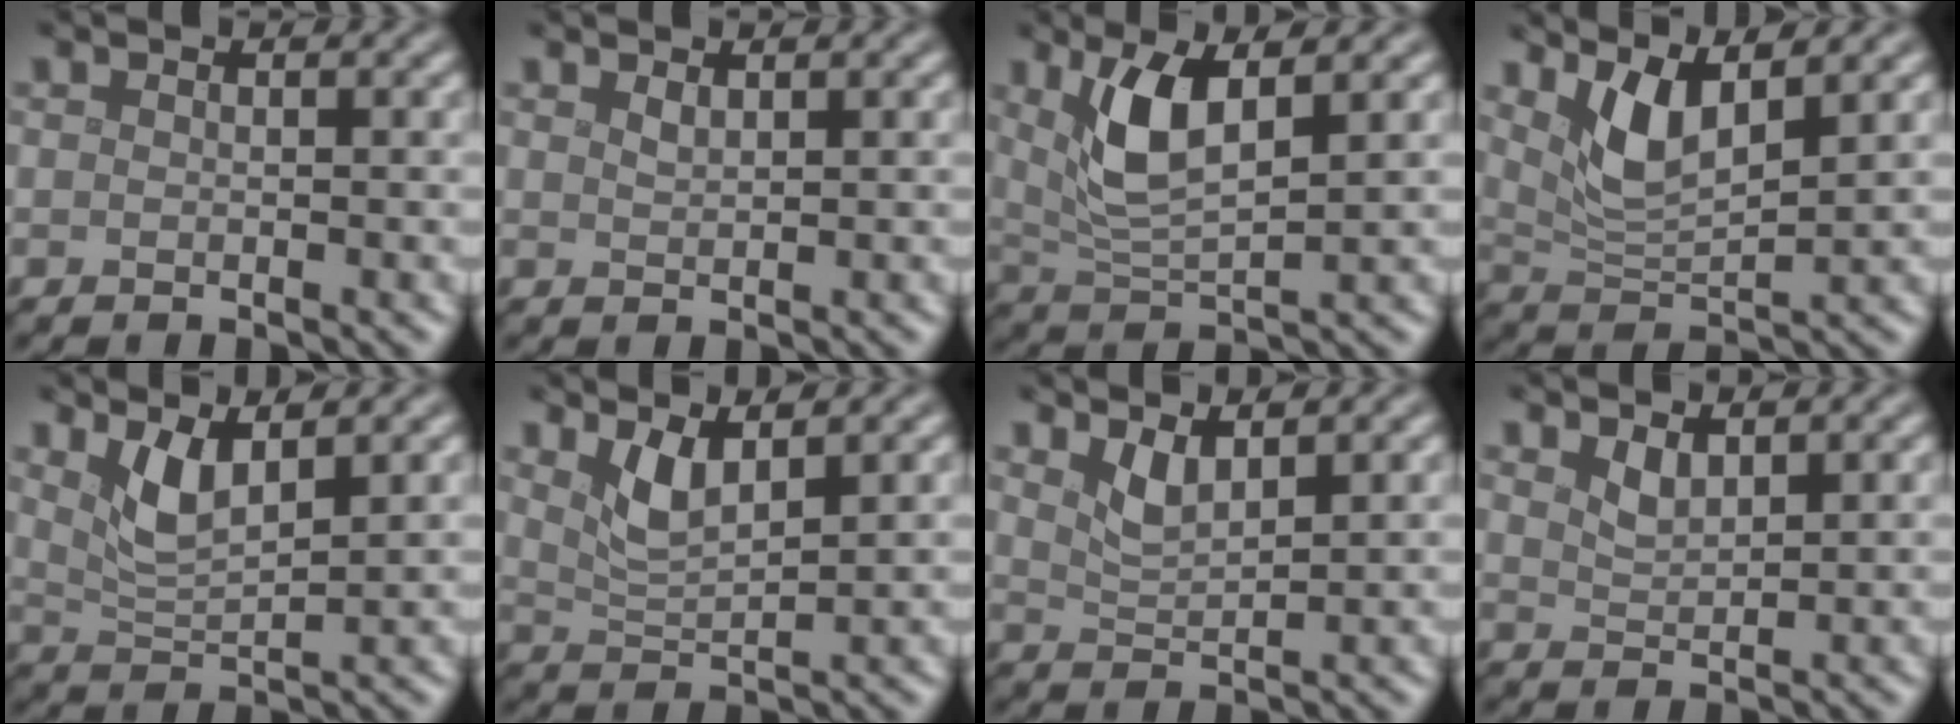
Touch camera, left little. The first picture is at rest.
{"total": 0.8, "force": [0.7, 0.2, 0.4], "torque": [-0.008, -0.001, 0.015]}
{"total": 4.8, "force": [1.9, 1.6, 4.1], "torque": [-0.091, -0.004, 0.040]}
{"total": 4.0, "force": [2.4, 1.1, 3.0], "torque": [-0.069, -0.010, 0.051]}
{"total": 3.1, "force": [1.9, 0.8, 2.4], "torque": [-0.051, -0.011, 0.043]}
{"total": 2.8, "force": [1.8, 0.7, 2.0], "torque": [-0.044, -0.011, 0.040]}
{"total": 2.2, "force": [1.6, 0.6, 1.4], "torque": [-0.031, -0.010, 0.036]}
{"total": 1.5, "force": [1.2, 0.5, 0.8], "torque": [-0.020, -0.005, 0.028]}